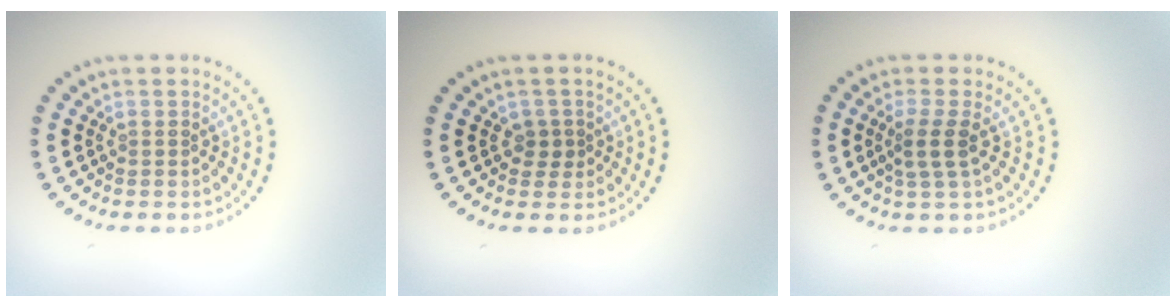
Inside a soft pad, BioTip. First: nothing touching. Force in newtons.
{"total": 1.3, "press": 1.1, "slide": 0.7}
{"total": 2.3, "press": 1.8, "slide": 1.3}